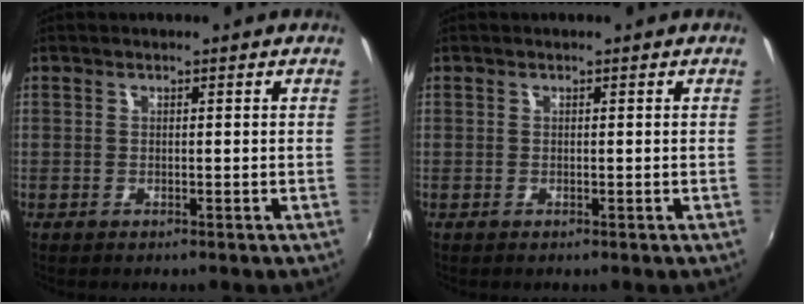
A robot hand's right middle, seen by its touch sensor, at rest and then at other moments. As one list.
[{"total": 0.0}]